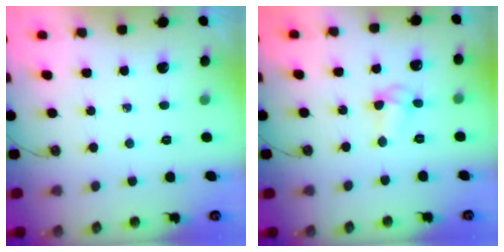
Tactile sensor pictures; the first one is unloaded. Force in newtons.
{"total": 4.6, "press": 4.6, "slide": 0.4}